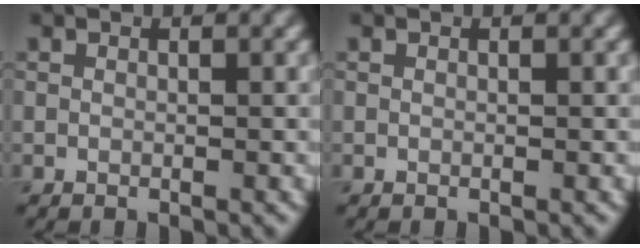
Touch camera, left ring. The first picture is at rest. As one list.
[{"total": 0.0}]